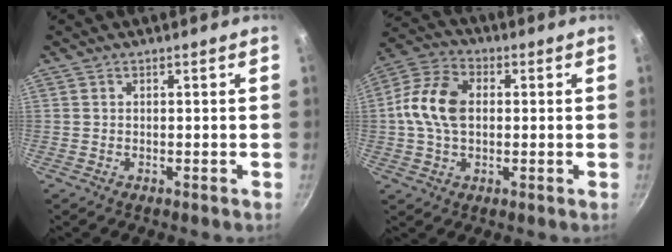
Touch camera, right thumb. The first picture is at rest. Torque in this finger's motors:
{"motor_torque": [0.55, 1.03, 0.09, 0.05, 0.23]}